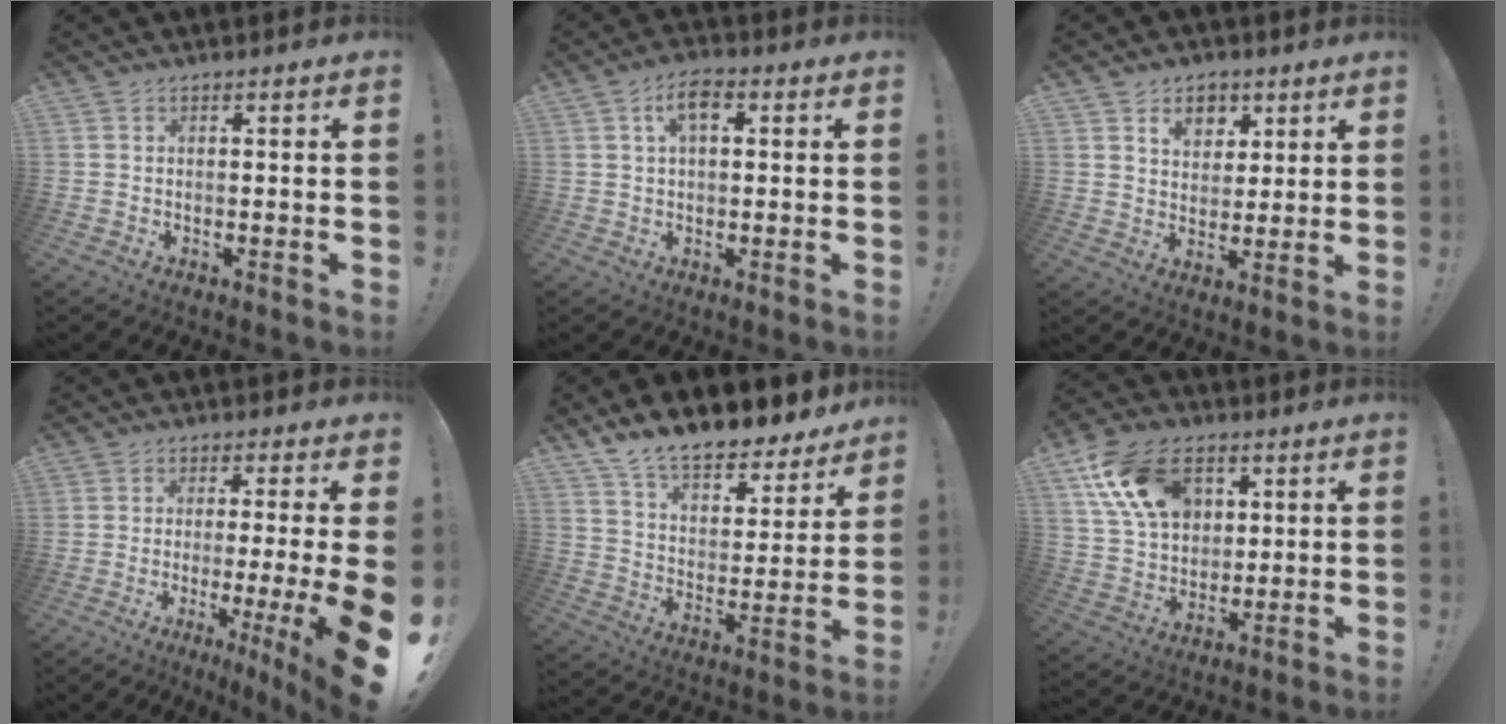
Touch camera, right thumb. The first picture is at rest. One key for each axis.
{"total": 6.3, "fx": 1.9, "fy": 3.4, "fz": 4.9, "tx": -0.082, "ty": 0.010, "tz": 0.032}
{"total": 8.7, "fx": 4.8, "fy": 6.7, "fz": 2.9, "tx": -0.036, "ty": -0.027, "tz": 0.091}
{"total": 11.6, "fx": -2.9, "fy": 0.0, "fz": 11.3, "tx": -0.150, "ty": -0.004, "tz": -0.037}
{"total": 12.7, "fx": 11.0, "fy": 4.1, "fz": 4.7, "tx": -0.084, "ty": -0.094, "tz": 0.196}
{"total": 18.6, "fx": 8.1, "fy": 12.7, "fz": 10.9, "tx": -0.197, "ty": -0.023, "tz": 0.152}